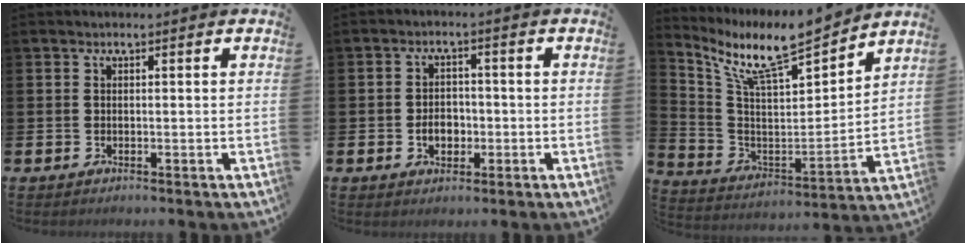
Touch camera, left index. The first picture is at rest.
{"total": 3.3, "force": [-1.0, 2.5, 2.0], "torque": [-0.025, -0.003, -0.024]}
{"total": 11.3, "force": [9.6, 2.2, 5.6], "torque": [-0.142, -0.060, 0.166]}